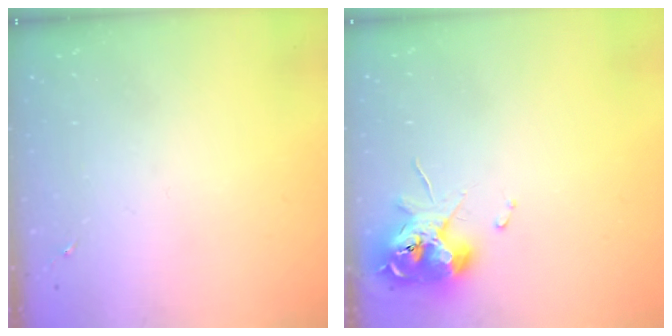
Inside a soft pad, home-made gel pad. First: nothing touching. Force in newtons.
{"total": 11.3, "press": 11.2, "slide": 1.4}